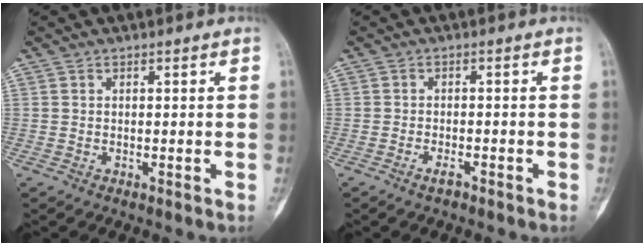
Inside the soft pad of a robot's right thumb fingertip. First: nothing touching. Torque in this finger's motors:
{"motor_torque": [-0.35, -0.04, 0.03, 0.18, -0.02]}